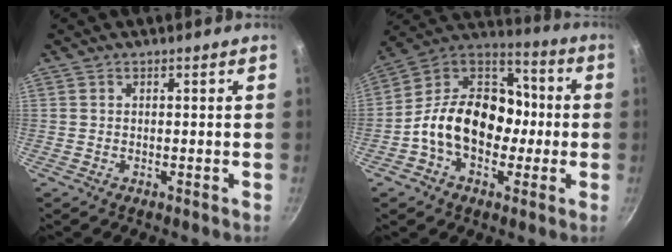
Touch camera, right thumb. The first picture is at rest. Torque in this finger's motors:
{"motor_torque": [-0.37, 1.07, 1.11, -0.73, 0.15]}